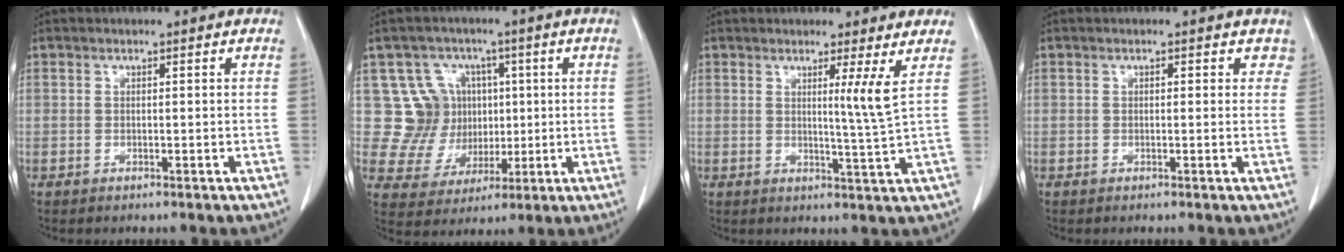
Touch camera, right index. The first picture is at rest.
{"total": 9.9, "force": [2.3, 9.4, 2.0], "torque": [-0.025, 0.035, 0.056]}
{"total": 4.0, "force": [1.7, -1.5, 3.3], "torque": [-0.050, -0.019, 0.032]}
{"total": 2.0, "force": [1.1, 1.2, 1.1], "torque": [0.001, 0.005, 0.008]}